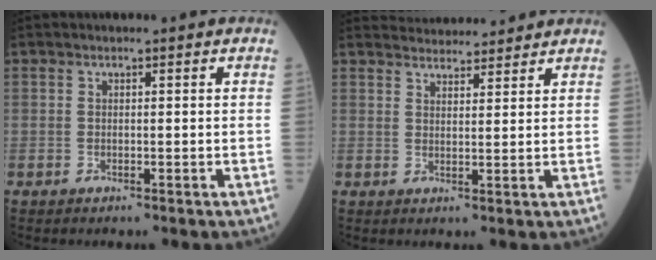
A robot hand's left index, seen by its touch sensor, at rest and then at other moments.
{"total": 8.1, "force": [7.8, 1.5, 1.3], "torque": [-0.018, 0.021, 0.104]}